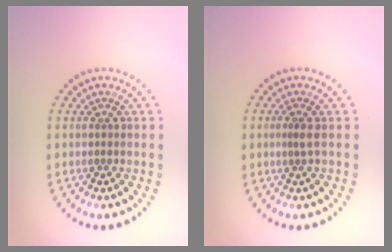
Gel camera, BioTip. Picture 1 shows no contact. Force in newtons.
{"total": 0.8, "press": 0.4, "slide": 0.6}